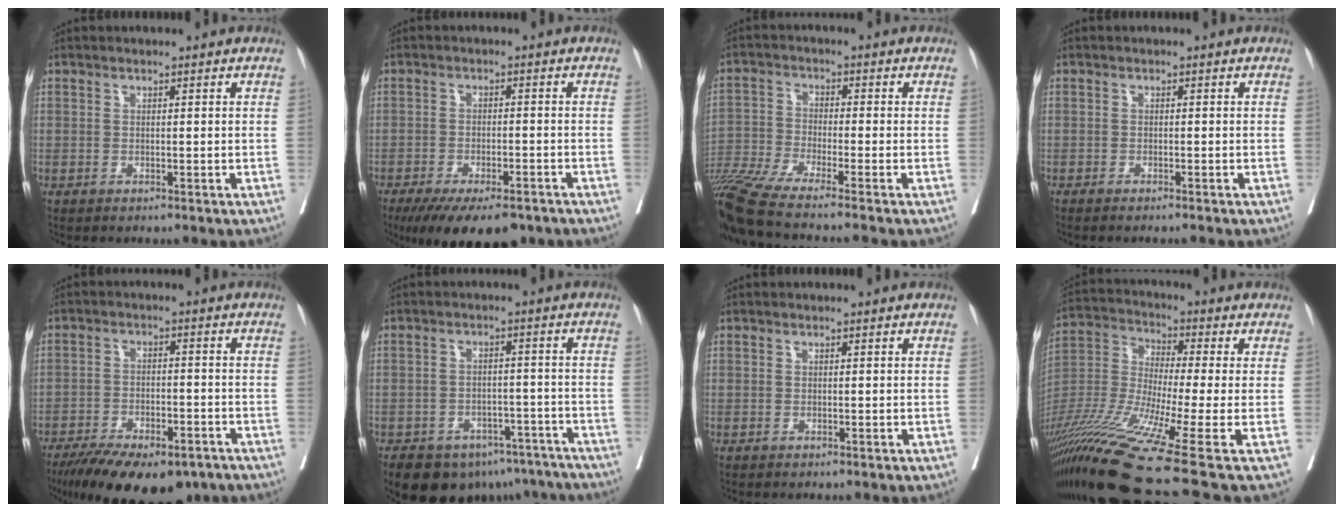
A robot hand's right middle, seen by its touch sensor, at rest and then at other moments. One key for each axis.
{"total": 13.7, "fx": -10.6, "fy": 3.9, "fz": 7.7, "tx": -0.122, "ty": -0.022, "tz": -0.152}
{"total": 16.0, "fx": -13.4, "fy": -1.4, "fz": 8.6, "tx": -0.163, "ty": -0.034, "tz": -0.233}
{"total": 3.9, "fx": -3.4, "fy": -0.4, "fz": 1.9, "tx": -0.013, "ty": -0.001, "tz": -0.045}
{"total": 17.1, "fx": -12.9, "fy": 6.1, "fz": 9.4, "tx": -0.165, "ty": -0.014, "tz": -0.188}
{"total": 16.1, "fx": -12.1, "fy": 8.7, "fz": 6.0, "tx": -0.098, "ty": 0.012, "tz": -0.144}
{"total": 0.0}
{"total": 21.0, "fx": -13.6, "fy": -1.5, "fz": 15.9, "tx": -0.332, "ty": -0.043, "tz": -0.255}